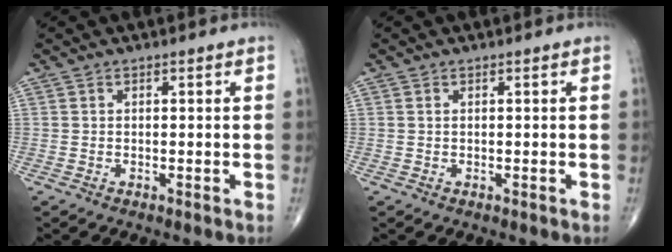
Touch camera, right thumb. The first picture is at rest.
{"total": 0.0}